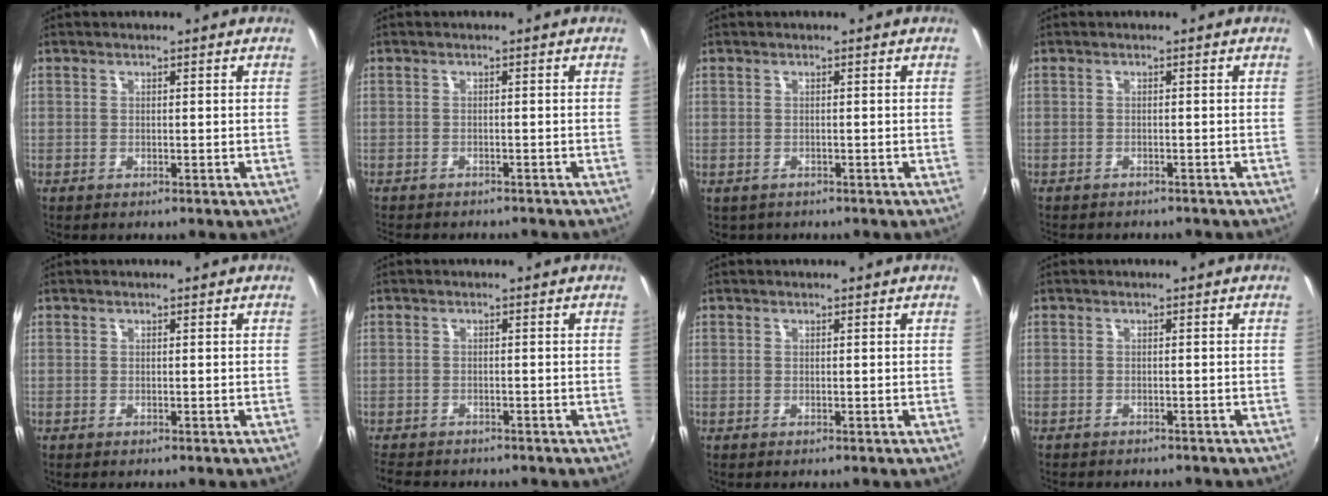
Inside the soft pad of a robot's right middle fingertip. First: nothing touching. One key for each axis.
{"total": 4.9, "fx": -4.4, "fy": 1.3, "fz": 1.5, "tx": -0.041, "ty": -0.016, "tz": -0.066}
{"total": 1.4, "fx": -0.8, "fy": 1.1, "fz": 0.2, "tx": -0.008, "ty": -0.004, "tz": -0.009}
{"total": 3.6, "fx": -3.3, "fy": 0.9, "fz": 1.0, "tx": -0.028, "ty": -0.015, "tz": -0.049}
{"total": 0.0}
{"total": 4.6, "fx": -4.0, "fy": 2.0, "fz": 1.1, "tx": -0.039, "ty": -0.012, "tz": -0.071}
{"total": 0.0}
{"total": 3.1, "fx": -2.9, "fy": 0.9, "fz": 0.9, "tx": -0.025, "ty": -0.014, "tz": -0.042}